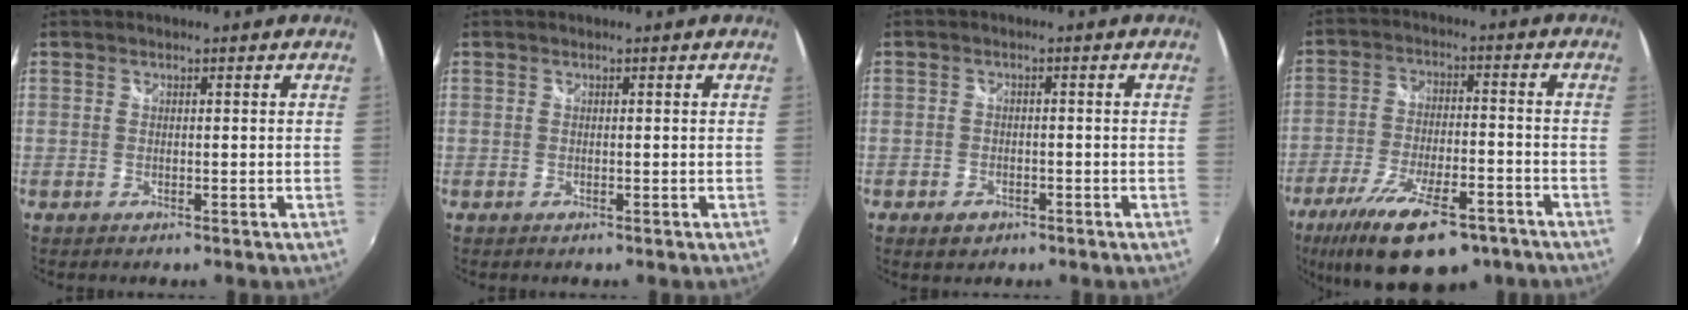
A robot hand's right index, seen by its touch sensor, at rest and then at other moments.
{"total": 0.0}
{"total": 3.0, "force": [-1.8, 2.2, 1.2], "torque": [-0.027, 0.001, -0.026]}
{"total": 18.4, "force": [-12.3, 7.0, 11.9], "torque": [-0.232, -0.033, -0.193]}